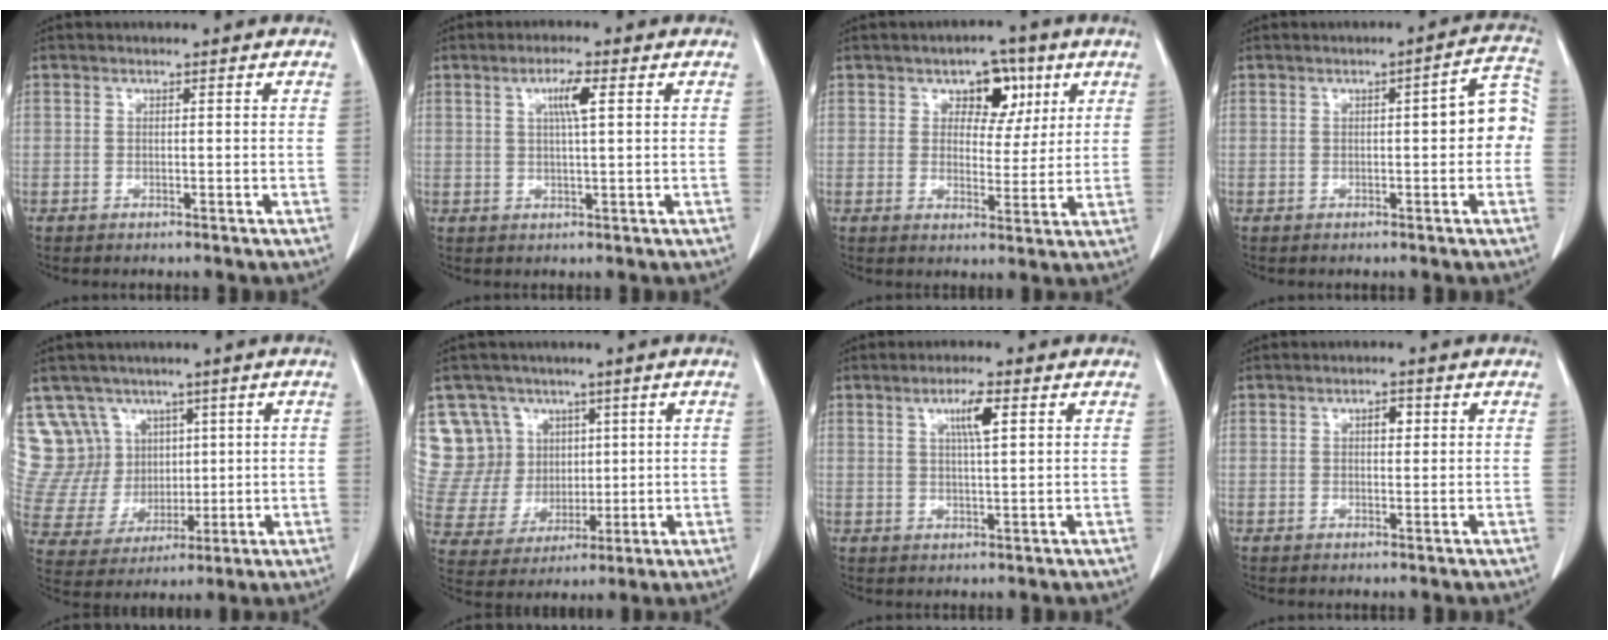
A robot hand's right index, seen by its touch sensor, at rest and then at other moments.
{"total": 3.9, "force": [1.3, 0.2, 3.7], "torque": [-0.066, 0.001, 0.022]}
{"total": 6.6, "force": [3.0, 4.1, 4.2], "torque": [-0.047, 0.014, 0.043]}
{"total": 6.3, "force": [-0.1, 1.5, 6.1], "torque": [-0.070, 0.028, -0.004]}
{"total": 12.5, "force": [6.5, 10.6, 1.9], "torque": [-0.067, 0.062, 0.153]}
{"total": 13.1, "force": [6.0, 11.5, 2.0], "torque": [-0.074, 0.060, 0.140]}
{"total": 4.3, "force": [1.7, 0.4, 3.9], "torque": [-0.070, -0.001, 0.029]}
{"total": 1.9, "force": [0.6, 0.9, 1.5], "torque": [-0.023, 0.002, 0.007]}